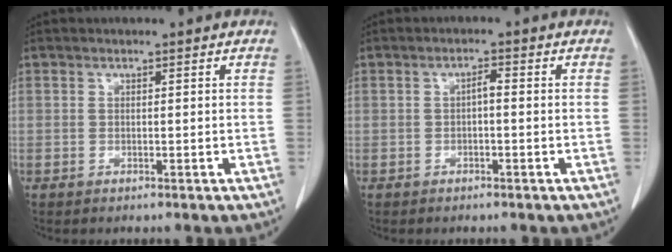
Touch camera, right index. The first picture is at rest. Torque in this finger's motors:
{"motor_torque": [0.13, -0.11, 0.12, 0.03]}